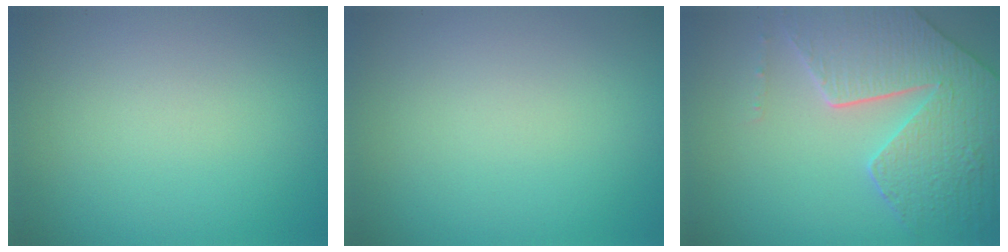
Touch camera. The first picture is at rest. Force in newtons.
{"total": 0.0}
{"total": 8.3, "press": 6.1, "slide": 5.7}